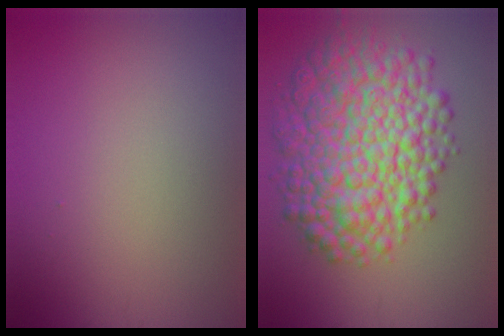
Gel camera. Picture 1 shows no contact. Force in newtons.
{"total": 11.6, "press": 11.5, "slide": 0.3}